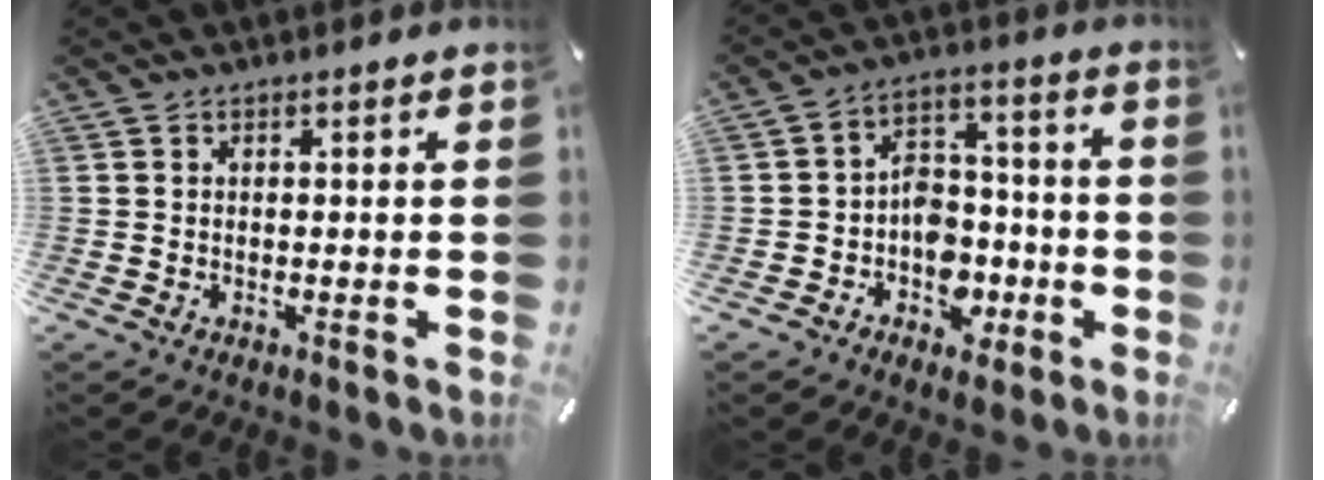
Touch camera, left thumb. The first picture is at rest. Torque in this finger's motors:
{"motor_torque": [1.31, 1.72, 0.79, 0.47, 0.13]}